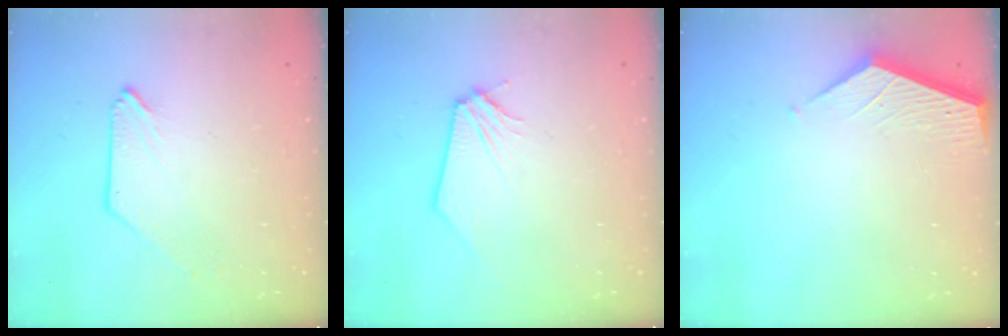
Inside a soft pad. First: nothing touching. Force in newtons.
{"total": 0.0}
{"total": 3.7, "press": 3.7, "slide": 0.4}